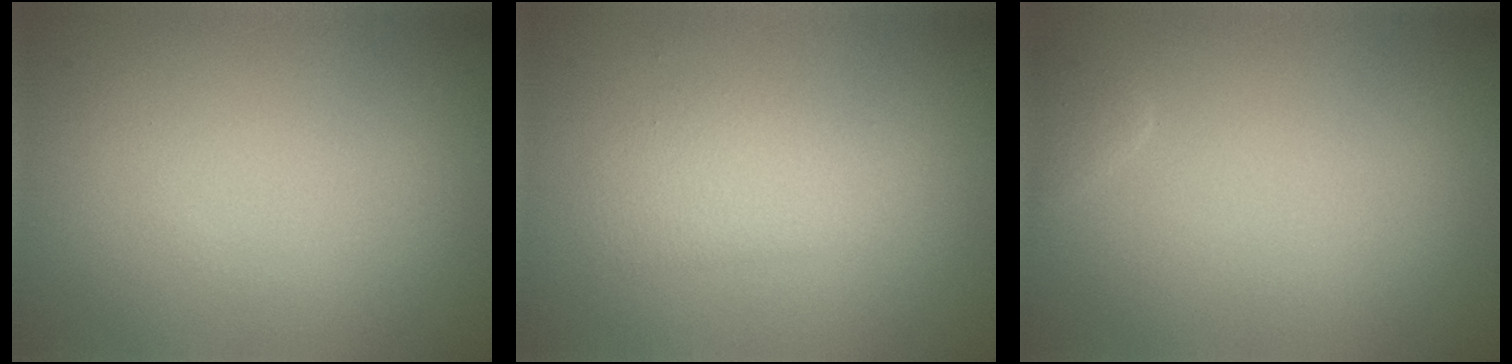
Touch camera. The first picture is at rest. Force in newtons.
{"total": 2.1, "press": 2.1, "slide": 0.1}
{"total": 0.8, "press": 0.8, "slide": 0.1}